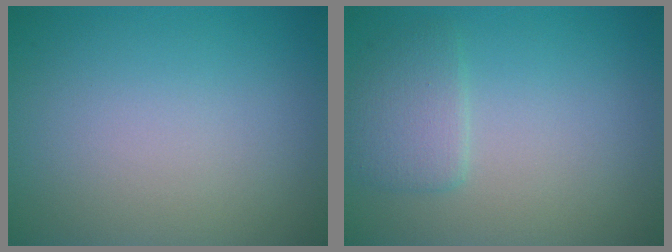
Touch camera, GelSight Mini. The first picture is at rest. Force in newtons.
{"total": 2.3, "press": 2.2, "slide": 0.3}